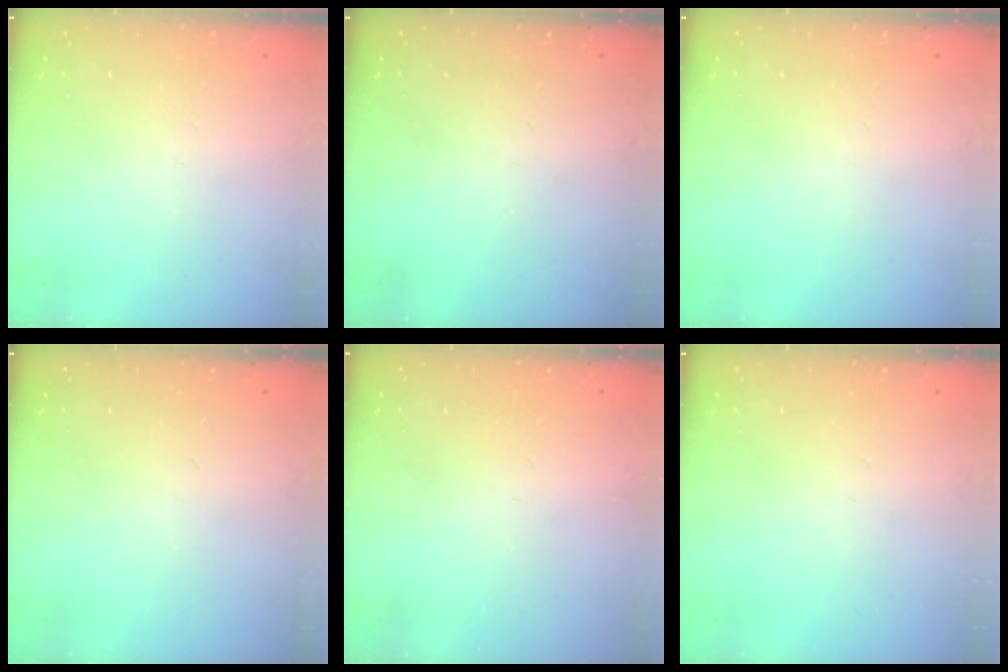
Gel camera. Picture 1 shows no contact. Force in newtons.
{"total": 0.0}
{"total": 0.0}
{"total": 0.0}
{"total": 0.9, "press": 0.9, "slide": 0.1}
{"total": 0.0}